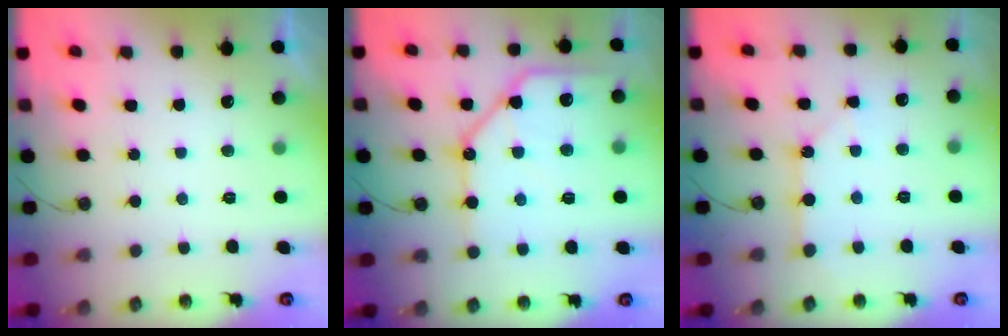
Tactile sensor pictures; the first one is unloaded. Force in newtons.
{"total": 16.0, "press": 15.9, "slide": 1.8}
{"total": 2.8, "press": 2.8, "slide": 0.1}